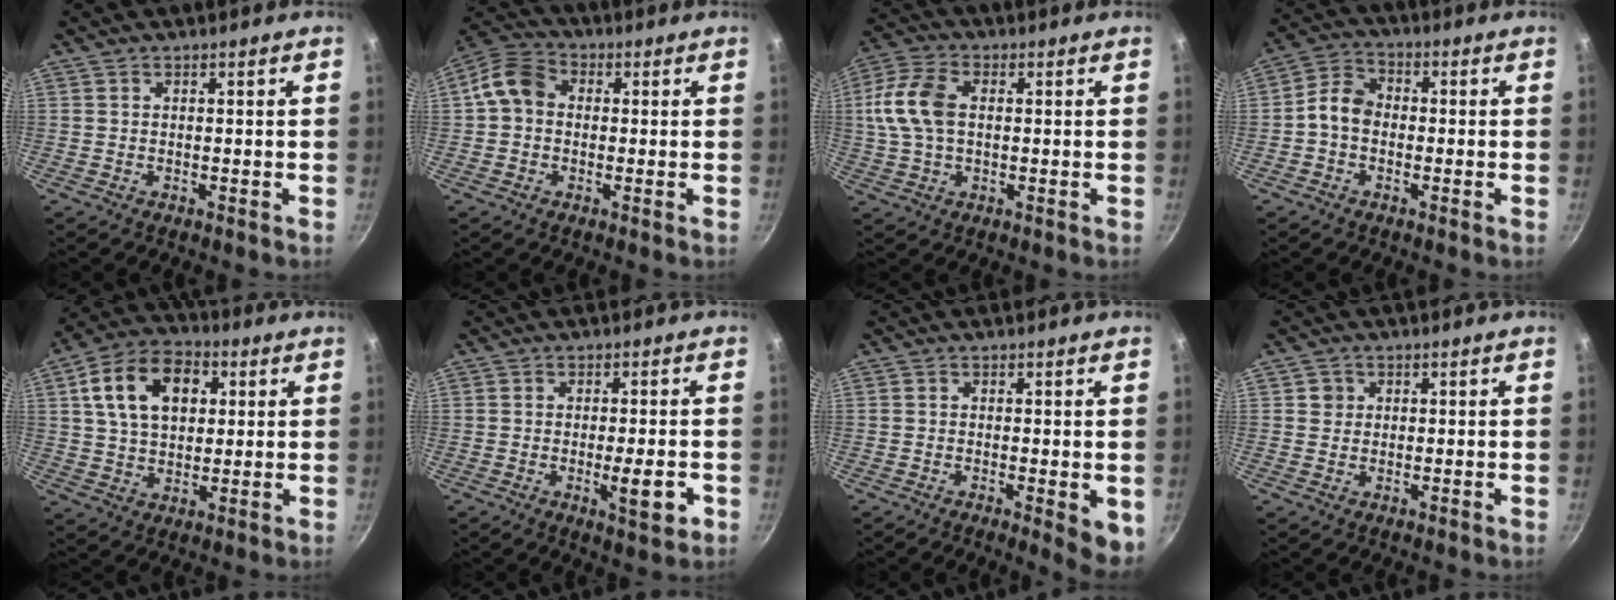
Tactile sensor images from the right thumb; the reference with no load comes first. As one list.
[{"total": 7.8, "force": [0.3, 6.3, 4.6], "torque": [-0.068, 0.022, -0.015]}, {"total": 10.9, "force": [1.2, 6.8, 8.4], "torque": [-0.173, 0.019, 0.013]}, {"total": 6.0, "force": [-1.1, 4.6, 3.8], "torque": [-0.054, 0.026, -0.036]}, {"total": 15.1, "force": [4.2, 10.2, 10.3], "torque": [-0.152, 0.009, 0.061]}, {"total": 6.2, "force": [-1.7, 1.5, 5.7], "torque": [-0.073, 0.001, -0.023]}, {"total": 5.2, "force": [-1.0, 1.7, 4.8], "torque": [-0.053, -0.008, -0.011]}, {"total": 2.2, "force": [0.4, 2.1, 0.4], "torque": [0.005, 0.004, 0.003]}]